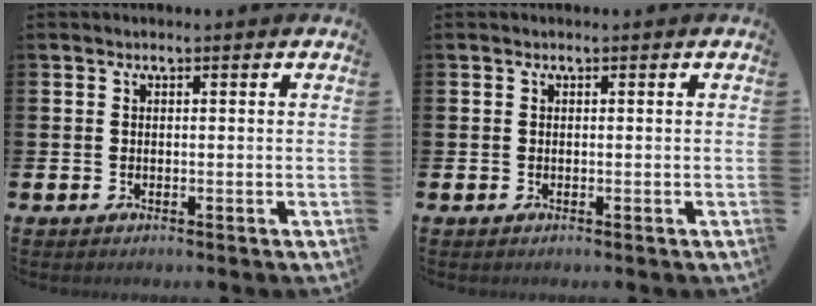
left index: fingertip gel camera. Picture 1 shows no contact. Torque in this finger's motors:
{"motor_torque": [-0.02, 0.00, 0.00, 0.01]}